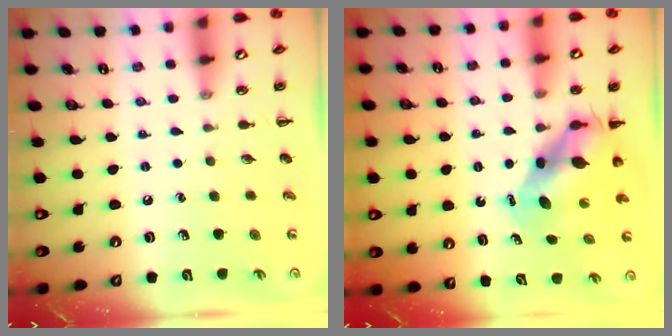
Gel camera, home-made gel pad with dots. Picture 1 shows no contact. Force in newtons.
{"total": 8.4, "press": 8.3, "slide": 1.3}